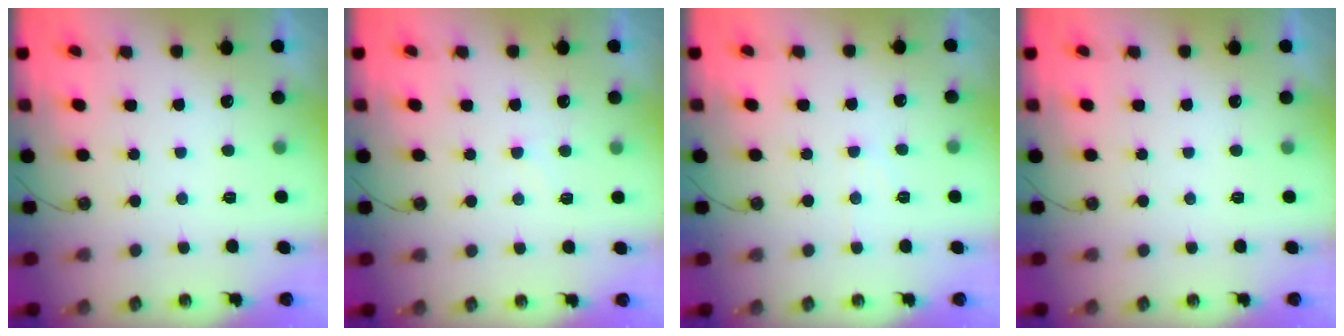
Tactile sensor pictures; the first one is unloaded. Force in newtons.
{"total": 4.7, "press": 4.6, "slide": 0.5}
{"total": 5.5, "press": 5.5, "slide": 0.8}
{"total": 0.0}